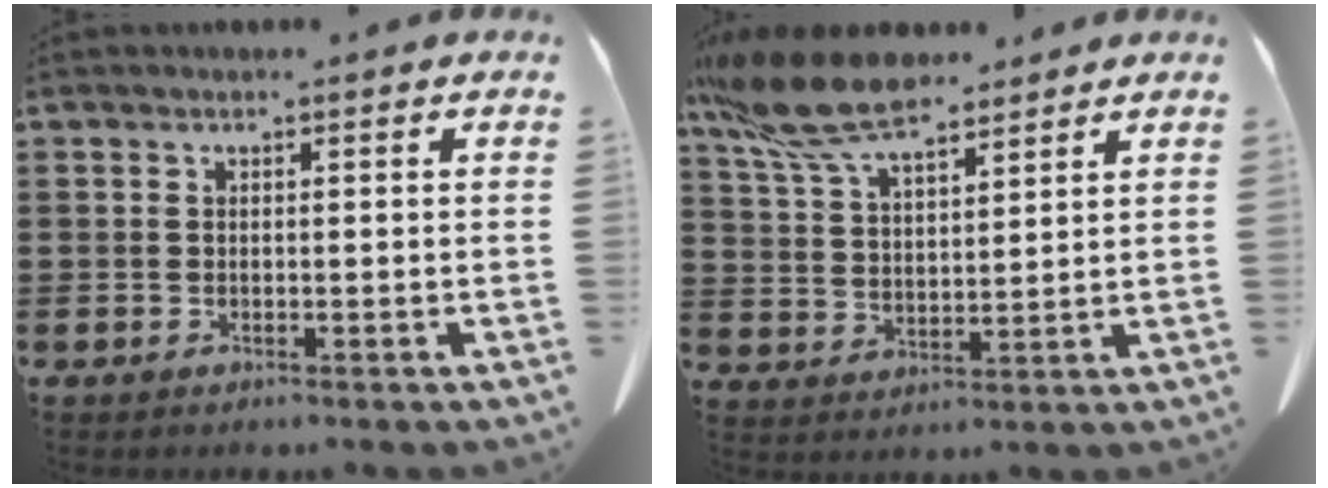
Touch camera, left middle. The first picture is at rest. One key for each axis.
{"total": 11.1, "fx": 8.6, "fy": 2.9, "fz": 6.4, "tx": -0.156, "ty": -0.024, "tz": 0.158}